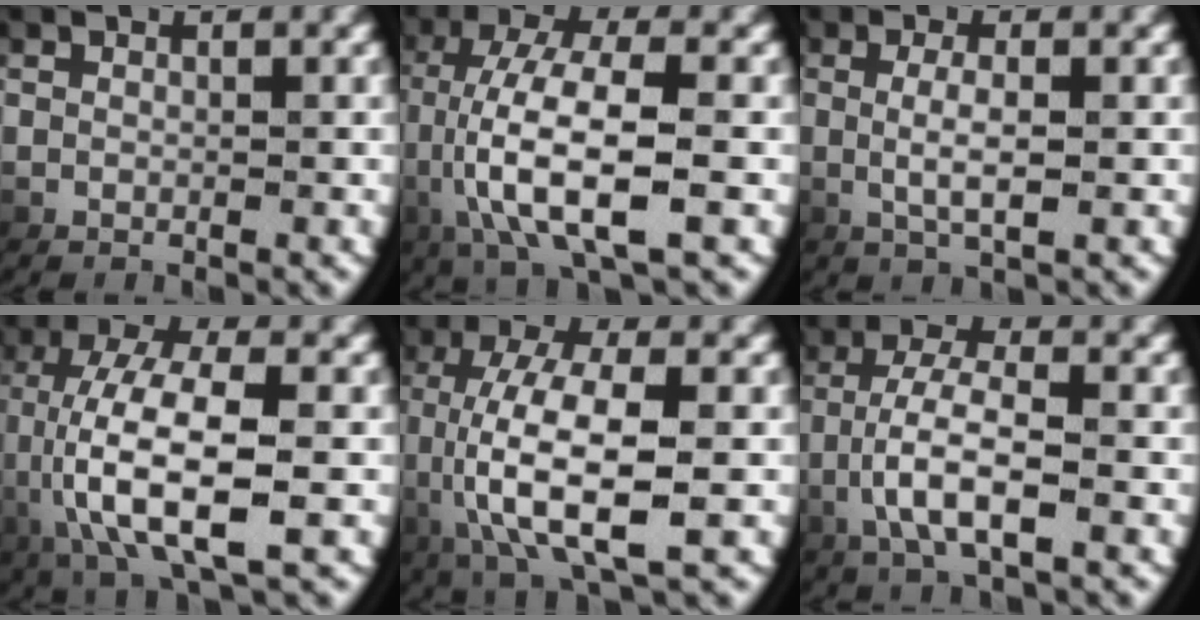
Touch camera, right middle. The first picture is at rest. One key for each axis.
{"total": 7.7, "fx": -0.7, "fy": 2.8, "fz": 7.1, "tx": -0.163, "ty": -0.017, "tz": 0.005}
{"total": 2.9, "fx": 0.1, "fy": 0.5, "fz": 2.9, "tx": -0.063, "ty": -0.006, "tz": 0.010}
{"total": 8.2, "fx": -0.5, "fy": 3.2, "fz": 7.5, "tx": -0.169, "ty": -0.017, "tz": 0.010}
{"total": 8.4, "fx": -0.6, "fy": 3.5, "fz": 7.7, "tx": -0.173, "ty": -0.024, "tz": 0.014}
{"total": 4.8, "fx": -0.8, "fy": 1.4, "fz": 4.5, "tx": -0.098, "ty": -0.011, "tz": -0.004}